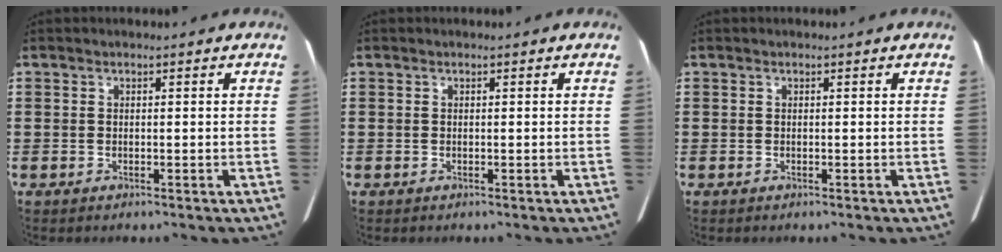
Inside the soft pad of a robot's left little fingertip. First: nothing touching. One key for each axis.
{"total": 0.0}
{"total": 0.0}